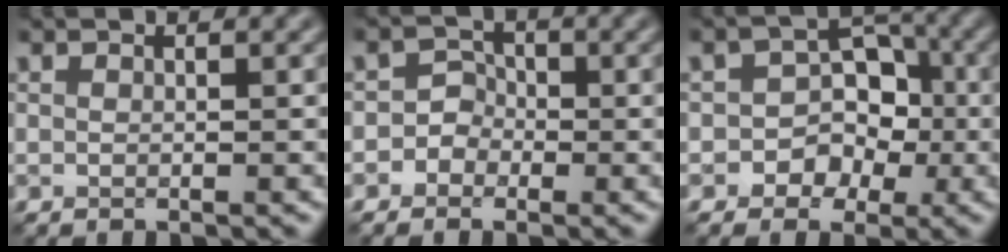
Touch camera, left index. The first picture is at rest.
{"total": 2.3, "force": [-0.8, 2.1, 0.3], "torque": [0.026, 0.014, -0.029]}
{"total": 4.4, "force": [-1.1, 3.6, 2.3], "torque": [0.007, 0.008, -0.027]}